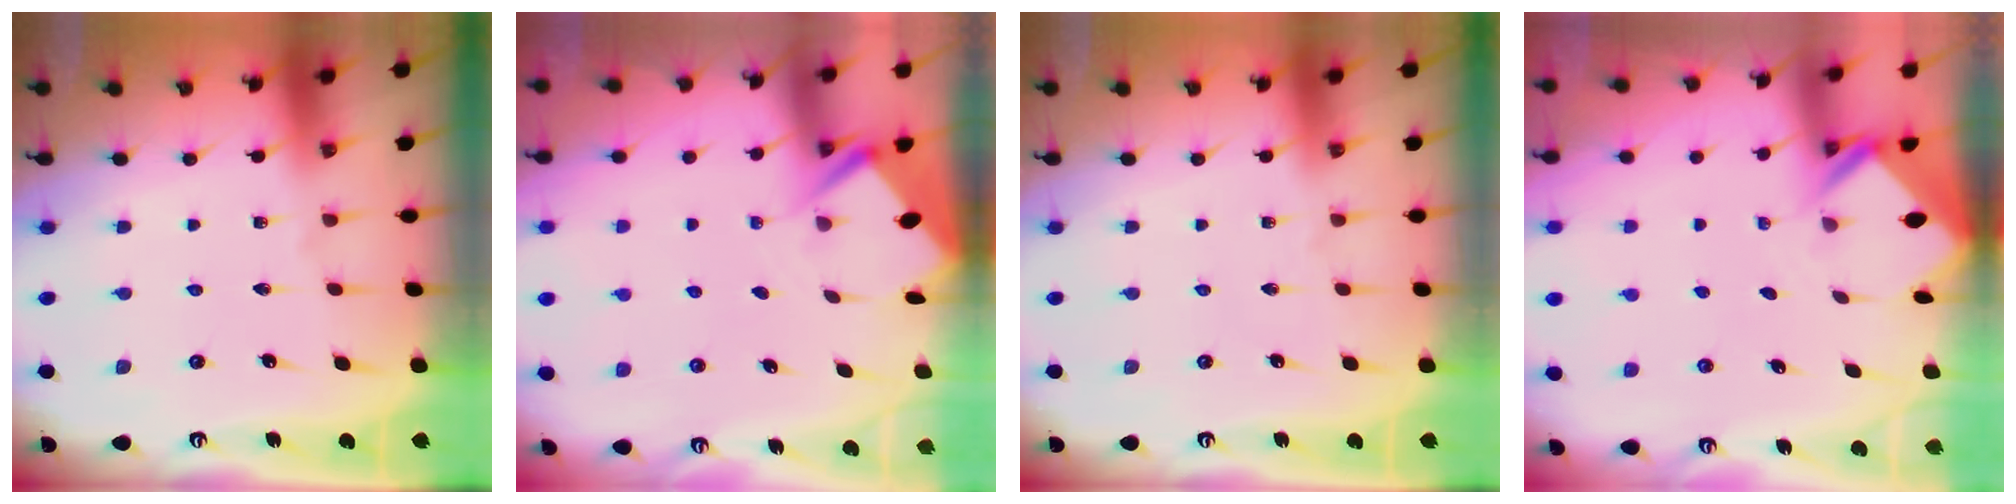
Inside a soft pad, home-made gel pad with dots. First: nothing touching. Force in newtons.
{"total": 2.7, "press": 2.7, "slide": 0.3}
{"total": 0.0}
{"total": 2.4, "press": 2.4, "slide": 0.1}